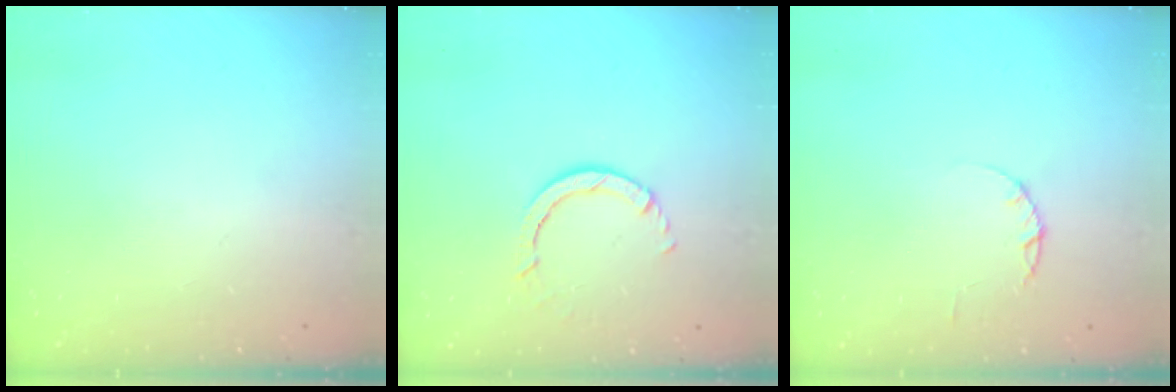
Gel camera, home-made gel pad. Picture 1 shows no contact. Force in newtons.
{"total": 3.0, "press": 3.0, "slide": 0.4}
{"total": 1.7, "press": 1.7, "slide": 0.3}